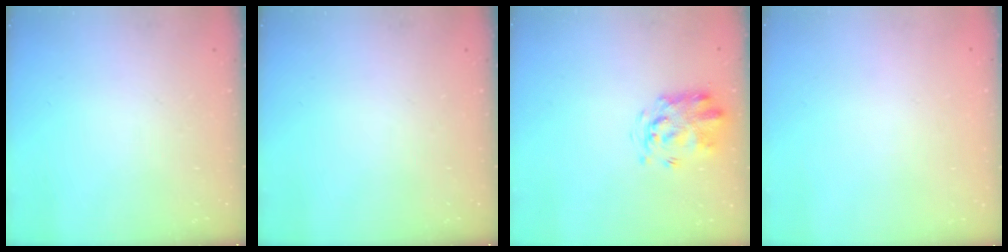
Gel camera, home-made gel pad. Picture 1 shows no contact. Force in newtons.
{"total": 0.0}
{"total": 3.2, "press": 3.2, "slide": 0.8}
{"total": 1.7, "press": 1.7, "slide": 0.2}